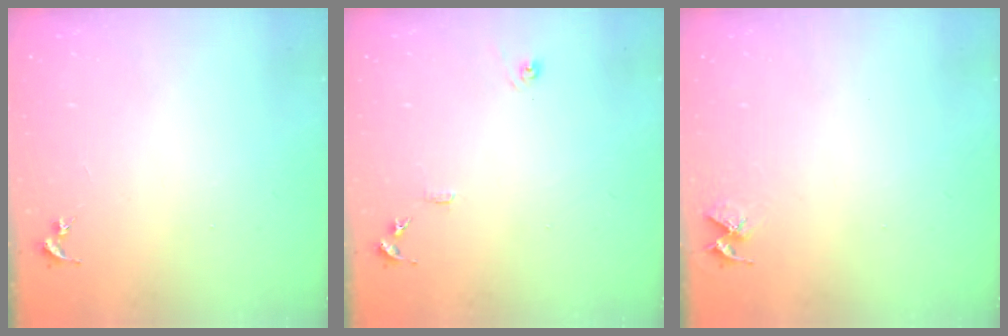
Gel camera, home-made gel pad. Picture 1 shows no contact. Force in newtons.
{"total": 7.9, "press": 7.8, "slide": 0.8}
{"total": 6.6, "press": 6.6, "slide": 0.5}